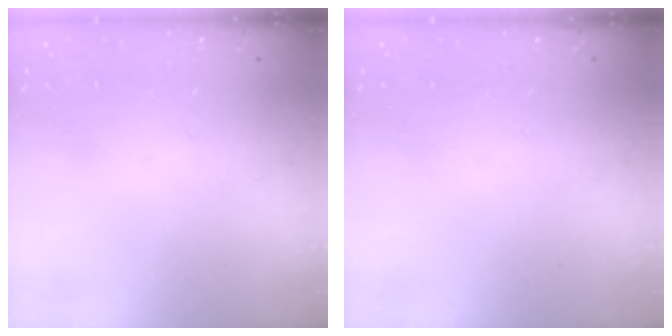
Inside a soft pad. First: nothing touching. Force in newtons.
{"total": 0.0}